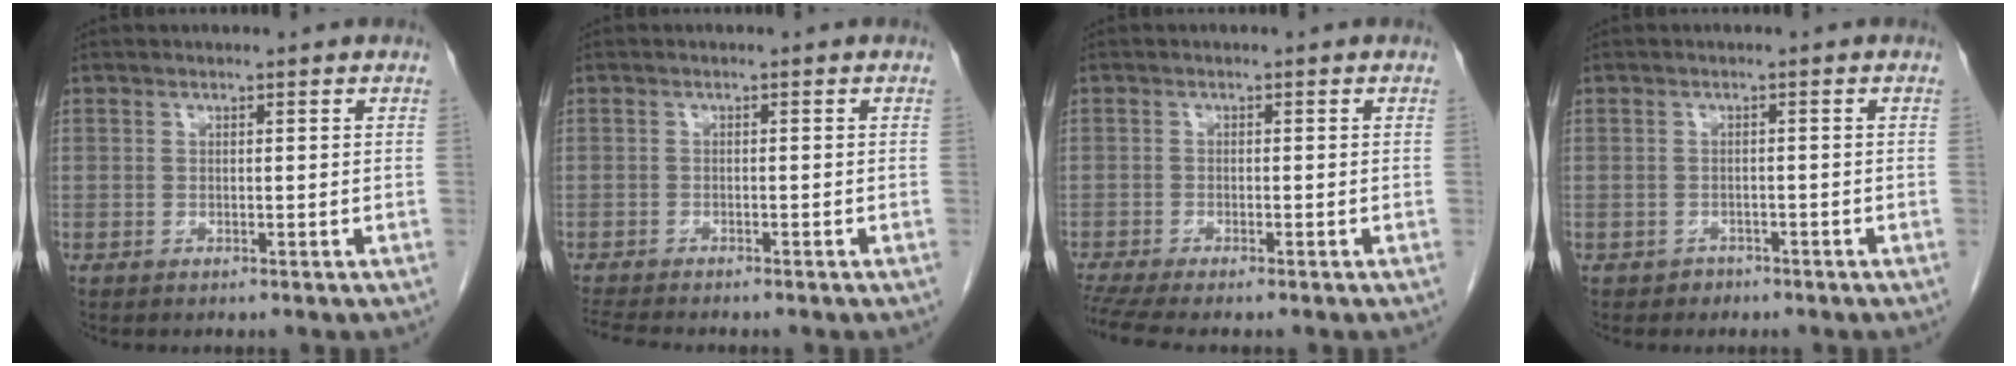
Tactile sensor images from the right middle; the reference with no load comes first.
{"total": 4.8, "force": [-4.3, 0.6, 2.0], "torque": [-0.036, -0.011, -0.070]}
{"total": 5.8, "force": [-4.8, 0.6, 3.1], "torque": [-0.053, -0.009, -0.081]}
{"total": 1.4, "force": [-1.0, 1.0, -0.1], "torque": [-0.002, 0.004, -0.017]}